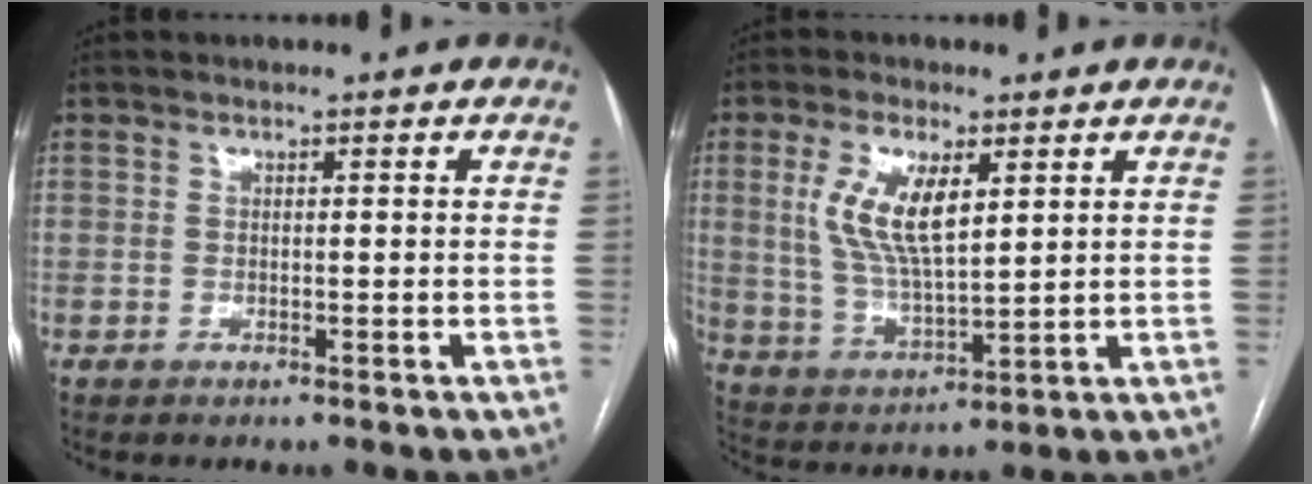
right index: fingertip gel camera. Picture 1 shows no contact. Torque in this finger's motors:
{"motor_torque": [1.48, 0.66, 0.29, 0.12]}